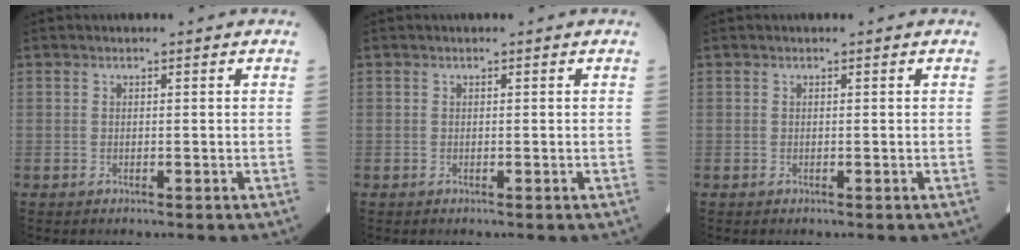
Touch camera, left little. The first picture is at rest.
{"total": 0.0}
{"total": 0.0}